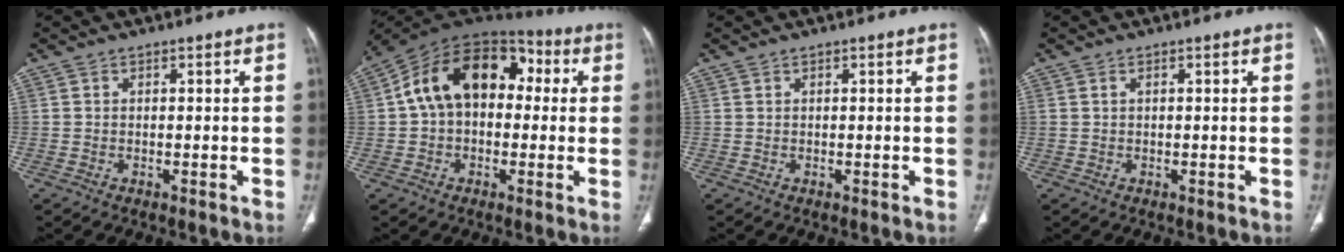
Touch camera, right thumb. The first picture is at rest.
{"total": 17.8, "force": [2.5, 11.9, 13.1], "torque": [-0.186, 0.050, 0.029]}
{"total": 0.0}
{"total": 0.8, "force": [0.3, 0.5, 0.6], "torque": [-0.016, 0.004, 0.007]}